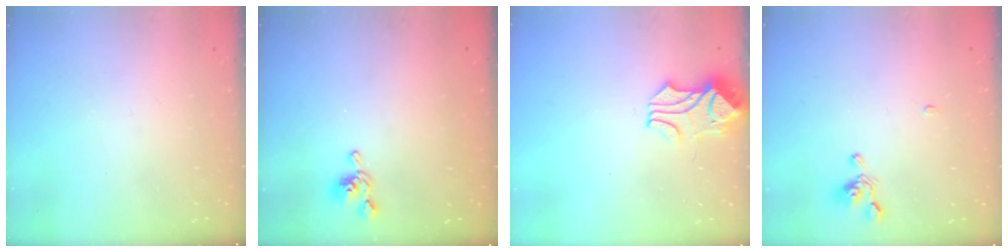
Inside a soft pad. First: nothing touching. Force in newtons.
{"total": 5.5, "press": 5.5, "slide": 0.1}
{"total": 1.8, "press": 1.7, "slide": 0.7}
{"total": 2.9, "press": 2.8, "slide": 0.5}